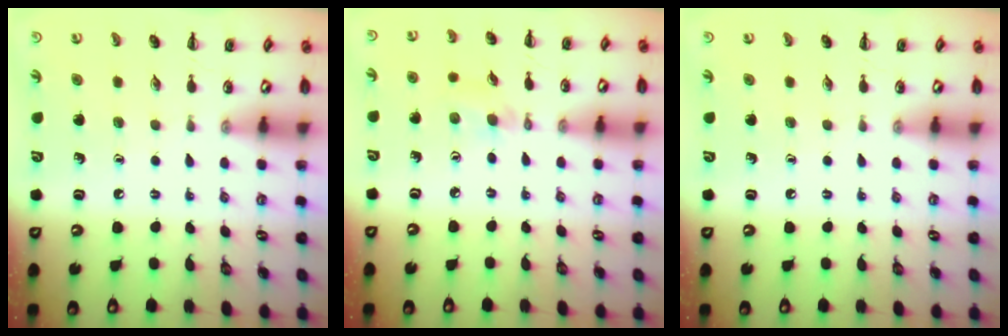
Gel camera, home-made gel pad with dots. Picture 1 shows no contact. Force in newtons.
{"total": 3.5, "press": 3.2, "slide": 1.4}
{"total": 0.0}